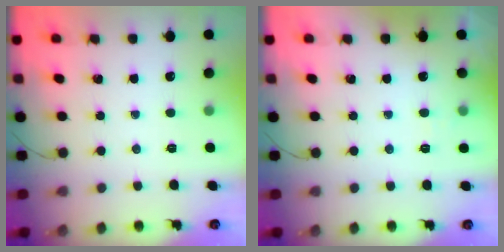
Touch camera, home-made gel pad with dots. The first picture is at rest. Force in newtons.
{"total": 2.6, "press": 2.1, "slide": 1.5}